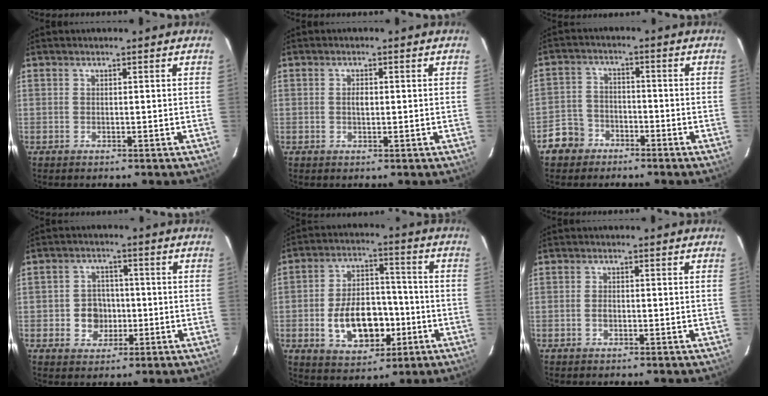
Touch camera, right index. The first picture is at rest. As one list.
[{"total": 1.4, "force": [0.0, 0.7, 1.2], "torque": [-0.020, 0.003, -0.001]}, {"total": 6.3, "force": [-4.1, 4.7, 0.8], "torque": [-0.034, 0.021, -0.073]}, {"total": 5.8, "force": [-1.4, 5.4, 1.9], "torque": [-0.048, 0.013, -0.015]}, {"total": 14.2, "force": [-4.1, 8.8, 10.4], "torque": [-0.203, 0.017, -0.048]}, {"total": 1.4, "force": [-0.5, 1.0, 0.8], "torque": [-0.019, 0.000, -0.010]}]